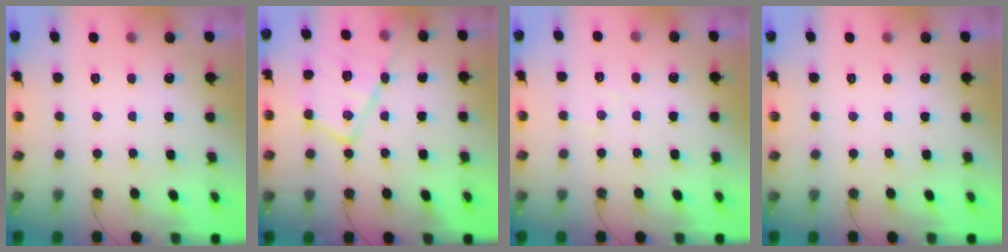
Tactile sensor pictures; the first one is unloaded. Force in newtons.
{"total": 17.6, "press": 17.5, "slide": 0.8}
{"total": 4.6, "press": 4.5, "slide": 0.7}
{"total": 0.0}